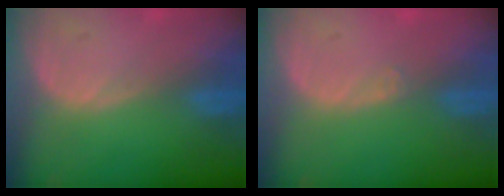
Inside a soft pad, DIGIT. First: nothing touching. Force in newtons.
{"total": 0.6, "press": 0.5, "slide": 0.4}